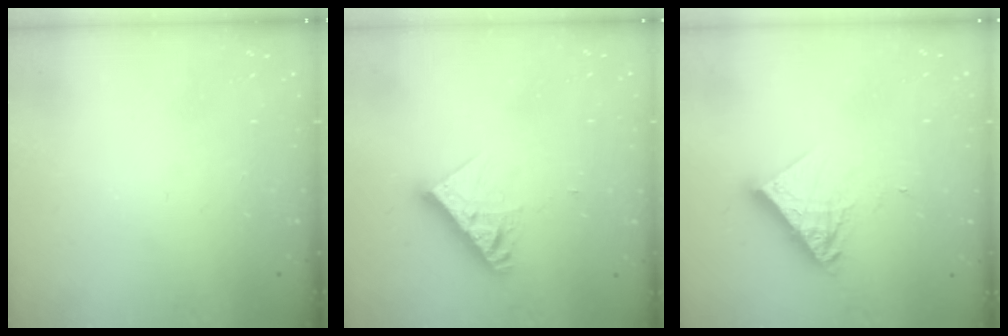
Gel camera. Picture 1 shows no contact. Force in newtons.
{"total": 10.2, "press": 10.2, "slide": 0.7}
{"total": 10.2, "press": 10.2, "slide": 0.3}